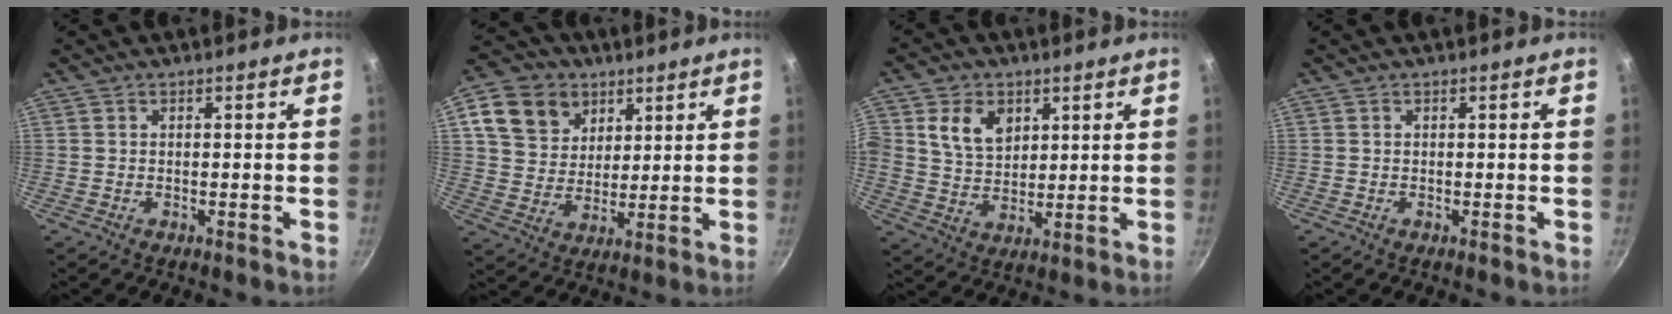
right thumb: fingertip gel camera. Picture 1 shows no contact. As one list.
[{"total": 13.0, "force": [6.0, 10.2, 5.5], "torque": [-0.077, -0.012, 0.104]}, {"total": 8.9, "force": [3.2, 6.7, 4.9], "torque": [-0.067, -0.016, 0.058]}, {"total": 0.0}]